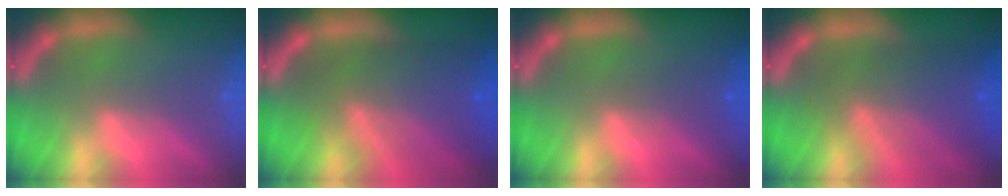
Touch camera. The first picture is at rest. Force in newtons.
{"total": 8.6}
{"total": 1.9}
{"total": 7.5}